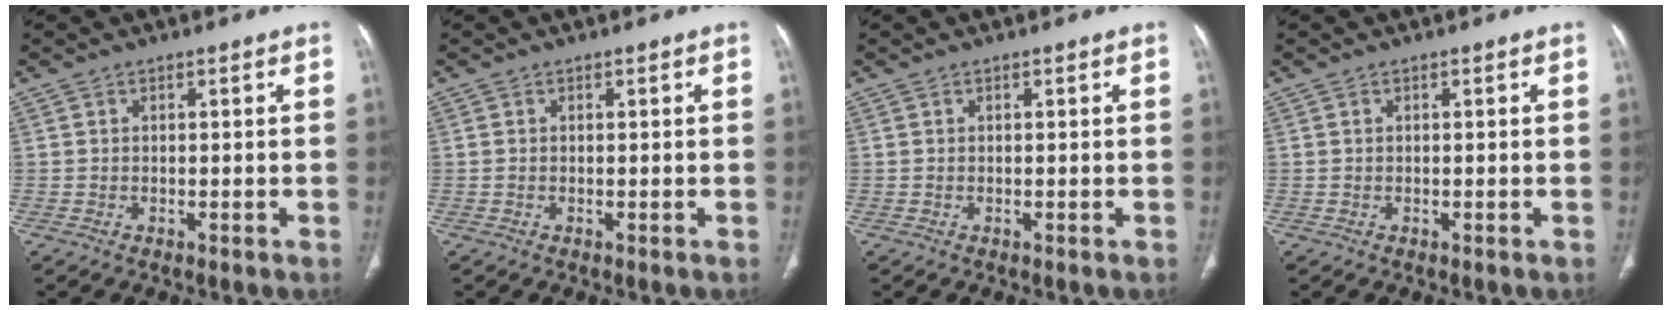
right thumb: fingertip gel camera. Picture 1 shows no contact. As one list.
[{"total": 0.0}, {"total": 0.0}, {"total": 0.0}]